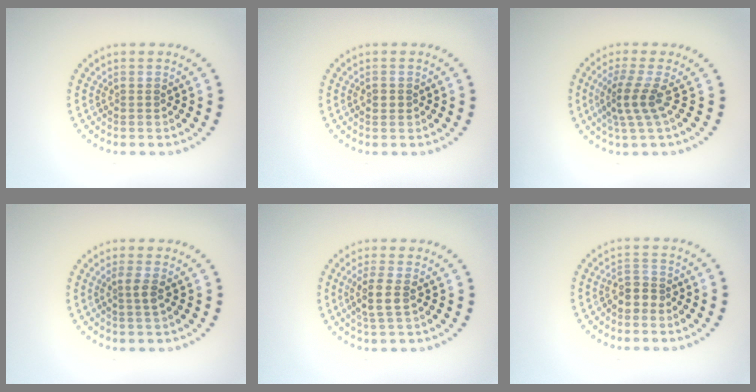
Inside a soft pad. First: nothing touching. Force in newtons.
{"total": 1.2, "press": 1.2, "slide": 0.1}
{"total": 2.8, "press": 2.0, "slide": 2.0}
{"total": 1.4, "press": 1.1, "slide": 0.8}
{"total": 2.3, "press": 2.0, "slide": 1.1}
{"total": 1.9, "press": 1.6, "slide": 1.0}